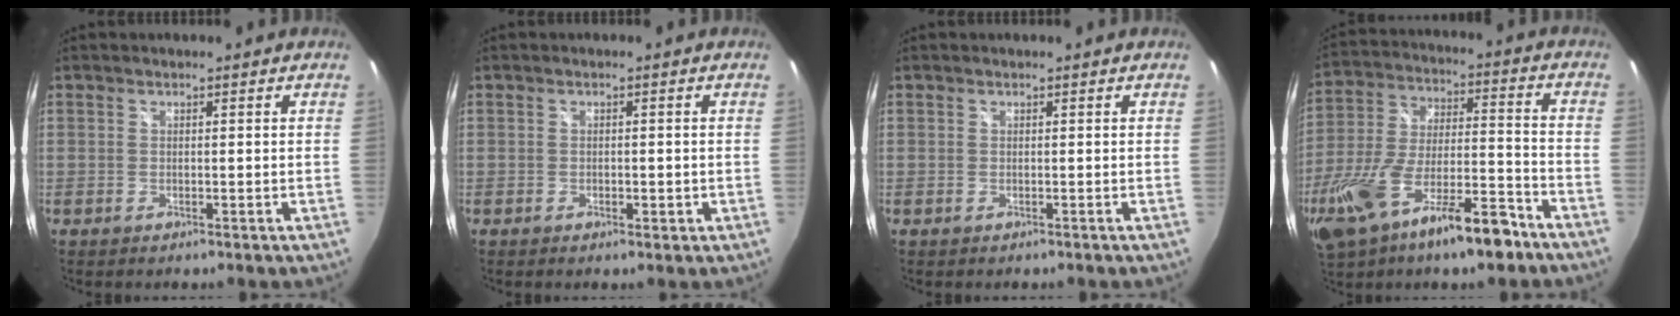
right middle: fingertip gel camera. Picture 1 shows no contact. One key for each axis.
{"total": 2.1, "fx": -0.8, "fy": 1.2, "fz": 1.6, "tx": -0.023, "ty": -0.003, "tz": -0.010}
{"total": 0.0}
{"total": 19.6, "fx": -11.9, "fy": 6.3, "fz": 14.3, "tx": -0.290, "ty": -0.037, "tz": -0.198}